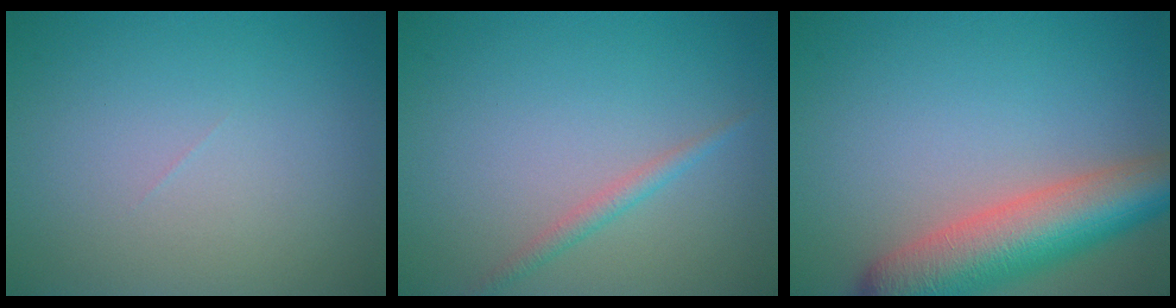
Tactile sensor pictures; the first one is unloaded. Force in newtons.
{"total": 1.3, "press": 1.3, "slide": 0.0}
{"total": 8.7, "press": 8.7, "slide": 0.5}